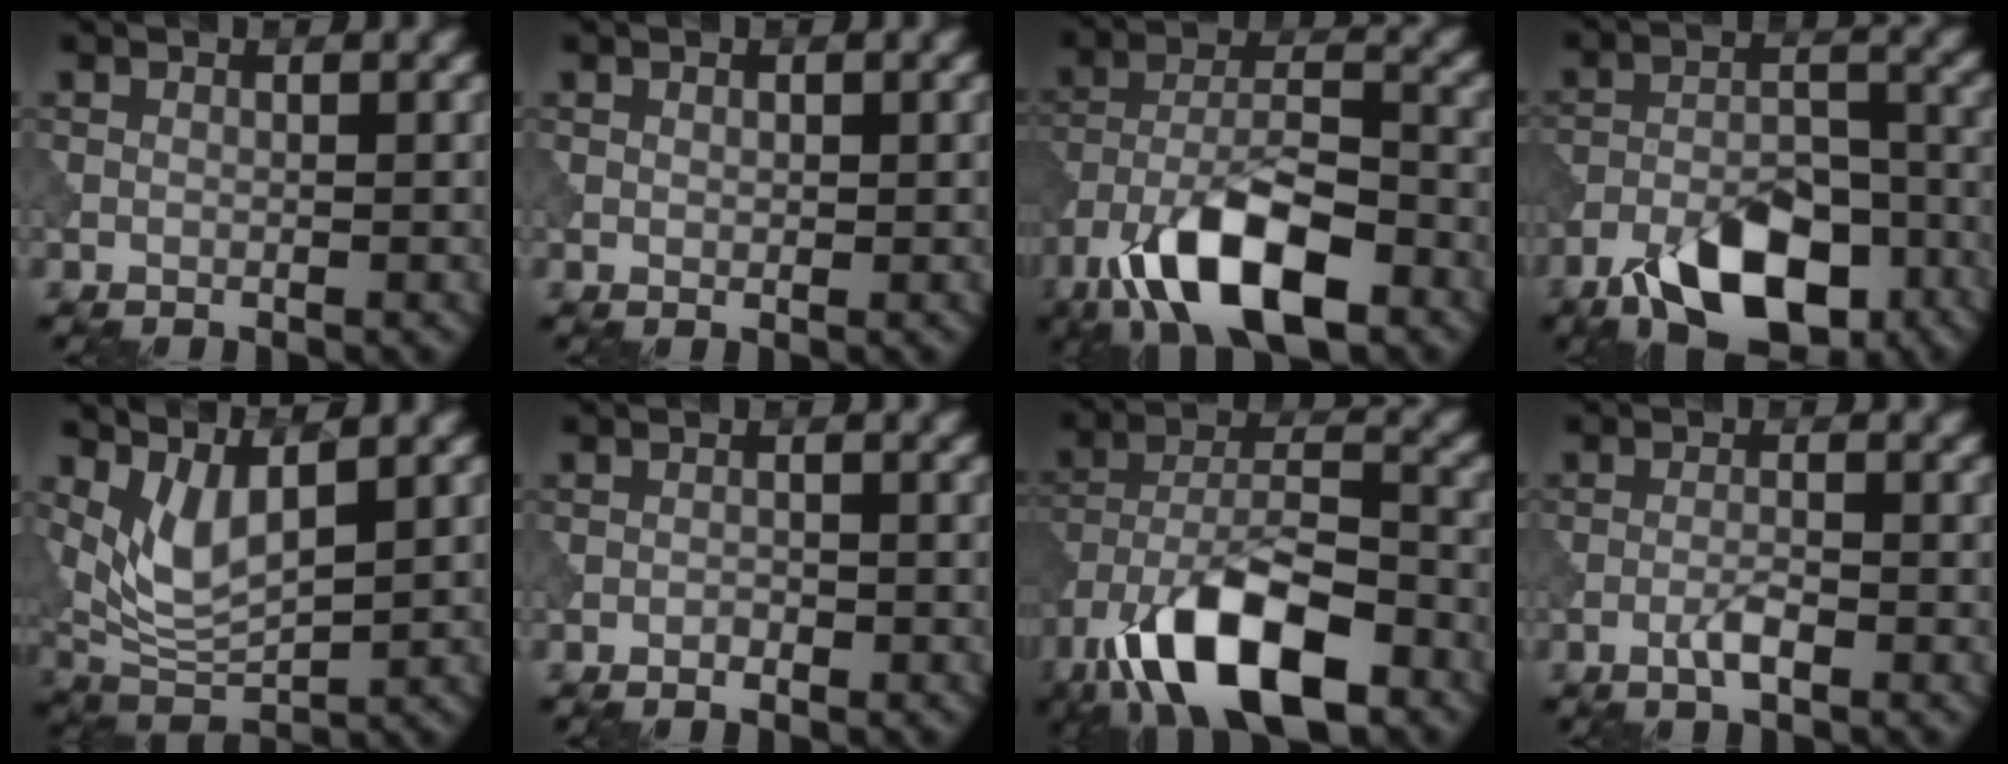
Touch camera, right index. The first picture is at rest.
{"total": 0.5, "force": [0.2, 0.4, 0.3], "torque": [-0.005, 0.001, 0.004]}
{"total": 11.5, "force": [-6.6, 4.6, 8.2], "torque": [-0.149, 0.002, -0.125]}
{"total": 10.6, "force": [-6.7, 4.6, 6.7], "torque": [-0.104, 0.002, -0.118]}
{"total": 4.9, "force": [2.1, 2.0, 3.9], "torque": [-0.090, -0.011, 0.049]}
{"total": 0.9, "force": [-0.5, 0.5, 0.6], "torque": [-0.007, 0.001, -0.011]}
{"total": 12.7, "force": [-7.4, 5.4, 8.8], "torque": [-0.165, -0.003, -0.136]}
{"total": 1.9, "force": [-1.0, 0.4, 1.6], "torque": [-0.030, 0.003, -0.023]}